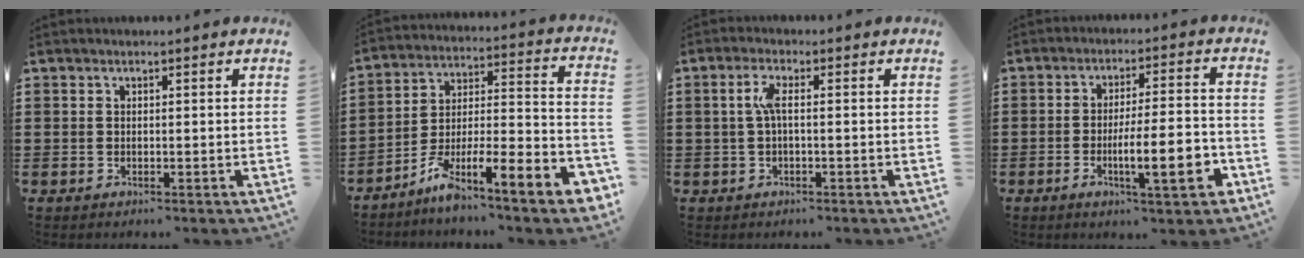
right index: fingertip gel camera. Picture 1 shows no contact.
{"total": 8.6, "force": [-6.5, 0.8, 5.5], "torque": [-0.089, -0.008, -0.131]}
{"total": 3.3, "force": [-0.1, 0.8, 3.2], "torque": [-0.070, 0.002, -0.006]}
{"total": 10.4, "force": [-3.6, 2.1, 9.6], "torque": [-0.137, -0.005, -0.060]}